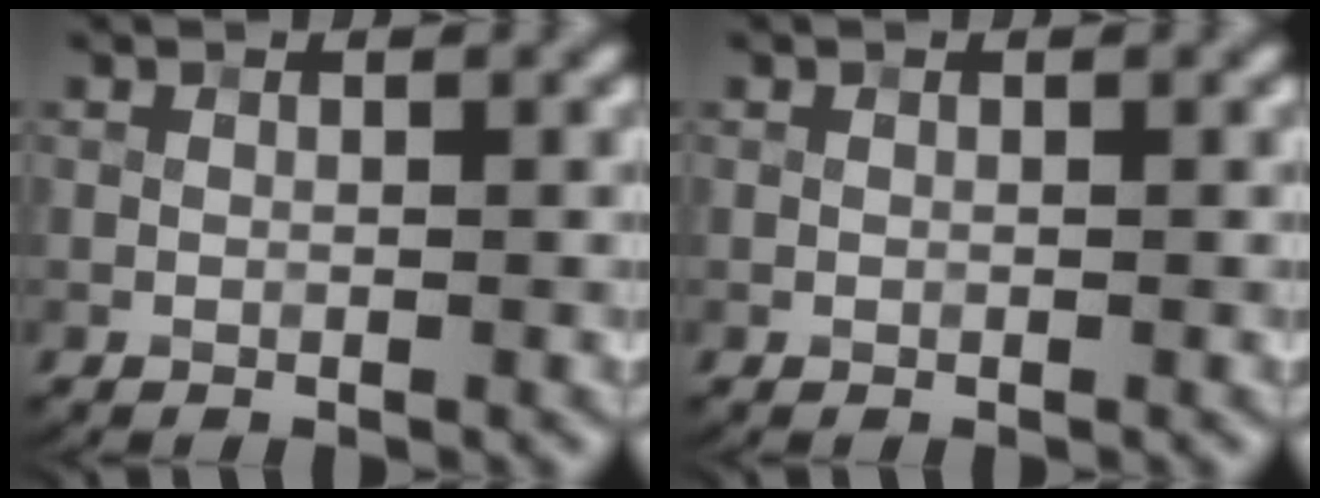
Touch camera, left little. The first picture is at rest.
{"total": 0.0}